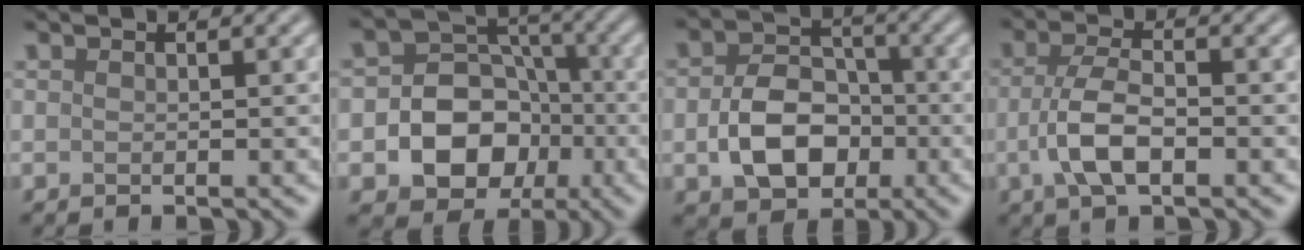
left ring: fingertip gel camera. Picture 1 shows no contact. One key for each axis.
{"total": 8.0, "fx": -2.3, "fy": 6.6, "fz": 4.0, "tx": -0.040, "ty": 0.003, "tz": -0.060}
{"total": 6.4, "fx": -1.5, "fy": 4.7, "fz": 4.2, "tx": -0.080, "ty": -0.007, "tz": -0.021}
{"total": 4.4, "fx": -1.2, "fy": 1.9, "fz": 3.8, "tx": -0.081, "ty": 0.001, "tz": -0.028}